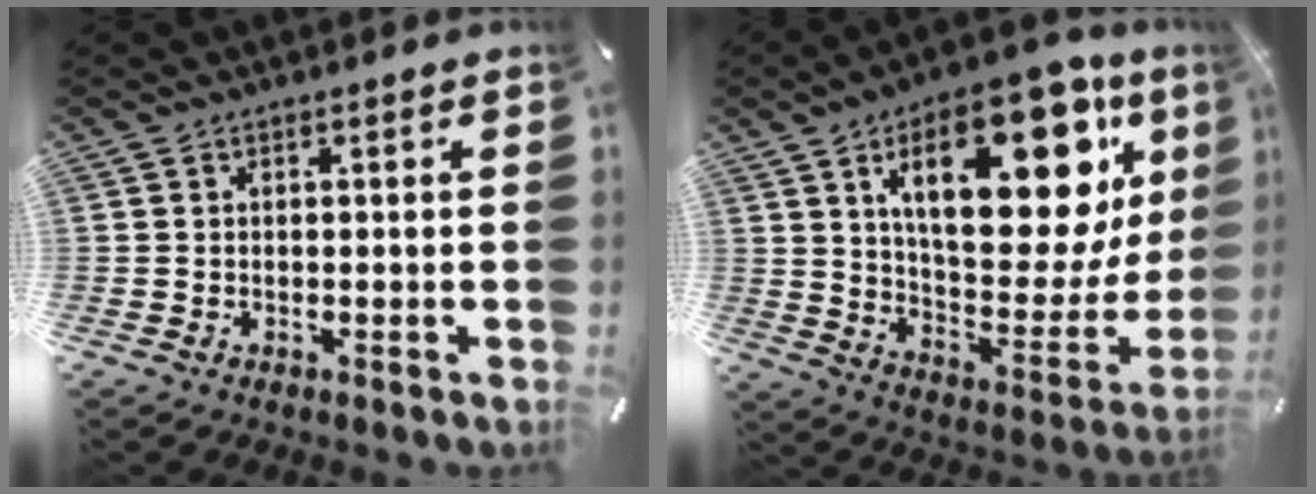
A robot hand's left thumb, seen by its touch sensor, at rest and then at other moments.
{"total": 28.6, "force": [12.9, 13.1, 21.9], "torque": [-0.307, -0.069, 0.212]}